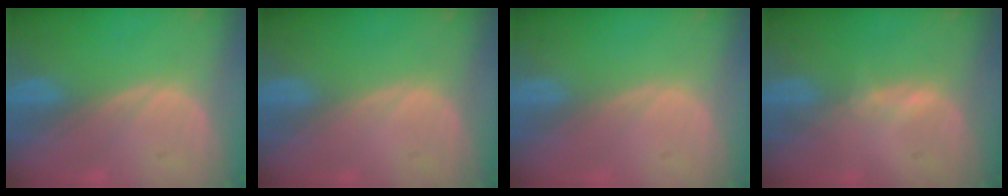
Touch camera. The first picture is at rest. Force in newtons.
{"total": 0.0}
{"total": 0.0}
{"total": 0.7, "press": 0.7, "slide": 0.2}